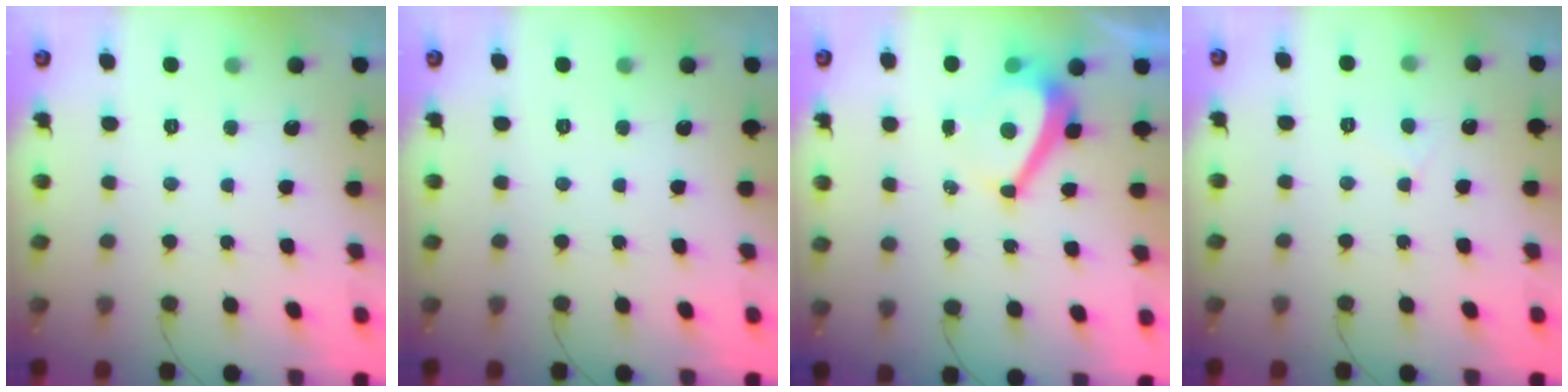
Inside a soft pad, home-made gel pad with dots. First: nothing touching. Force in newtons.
{"total": 0.0}
{"total": 6.7, "press": 6.6, "slide": 0.9}
{"total": 2.7, "press": 2.7, "slide": 0.3}